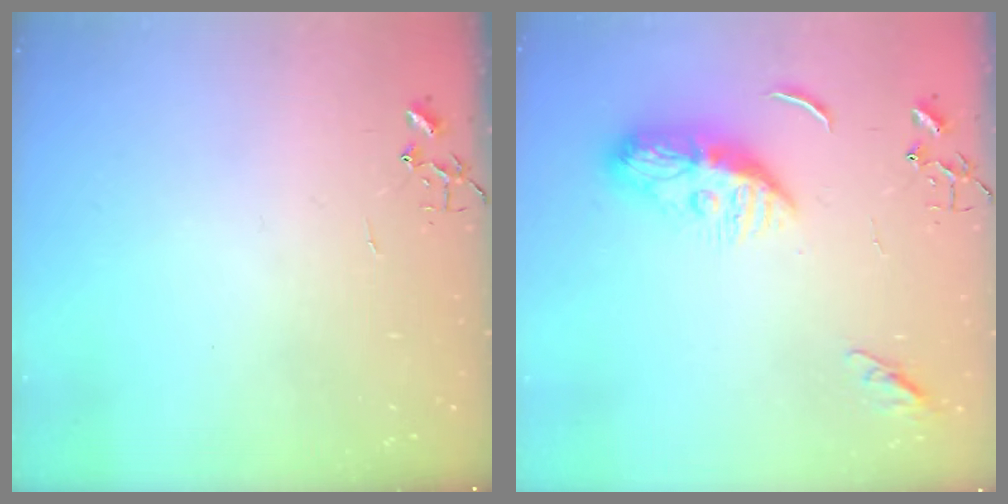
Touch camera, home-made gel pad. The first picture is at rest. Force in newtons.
{"total": 10.4, "press": 10.4, "slide": 1.2}